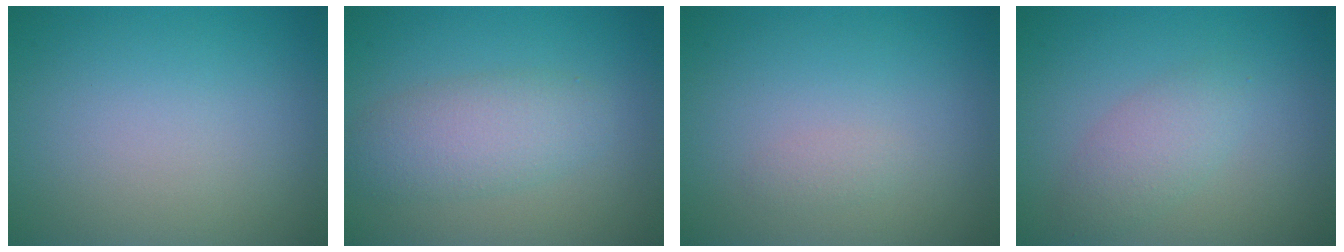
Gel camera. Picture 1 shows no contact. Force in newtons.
{"total": 3.7, "press": 3.7, "slide": 0.0}
{"total": 0.7, "press": 0.7, "slide": 0.1}
{"total": 2.4, "press": 2.4, "slide": 0.0}